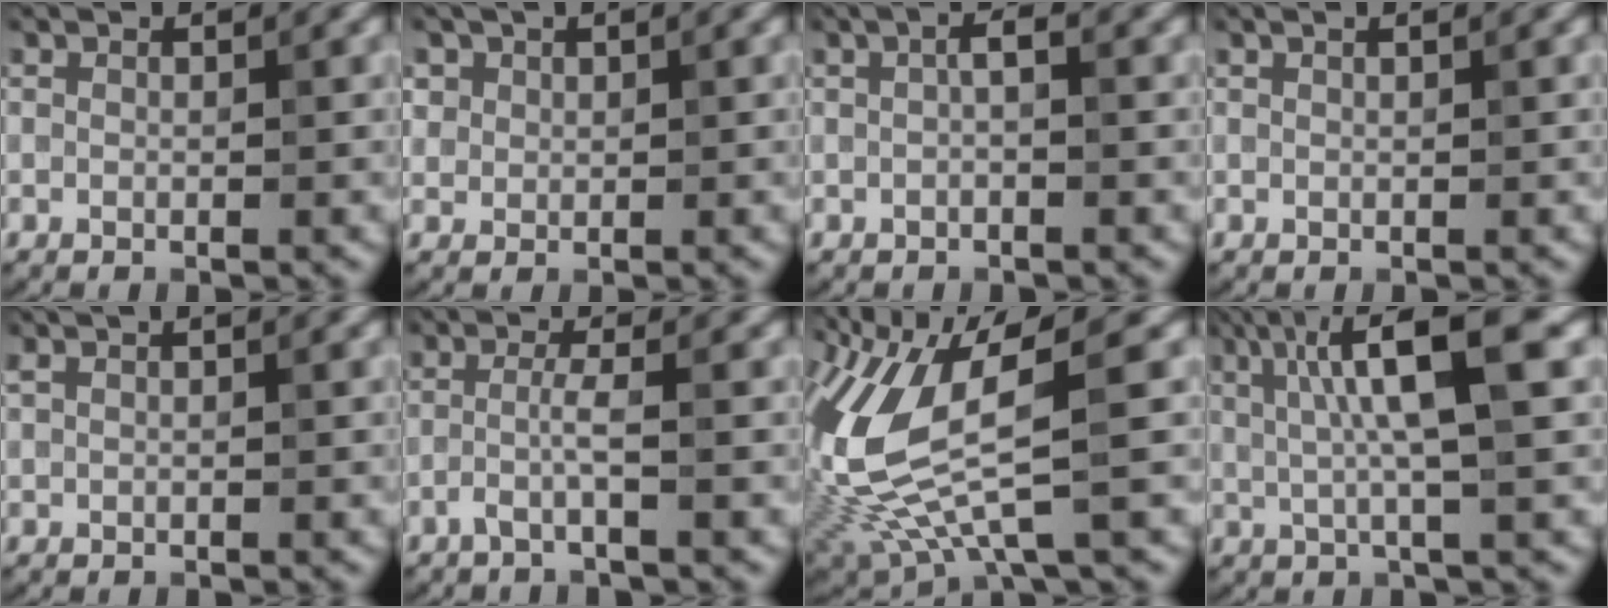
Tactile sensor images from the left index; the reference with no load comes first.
{"total": 1.1, "force": [0.5, 1.0, 0.1], "torque": [0.002, -0.005, 0.014]}
{"total": 1.4, "force": [0.0, 0.3, 1.4], "torque": [-0.026, 0.004, -0.001]}
{"total": 0.7, "force": [0.5, 0.1, 0.5], "torque": [-0.009, 0.000, 0.005]}
{"total": 2.3, "force": [1.5, 0.8, 1.5], "torque": [-0.022, 0.001, 0.022]}
{"total": 1.9, "force": [-0.8, -0.1, 1.7], "torque": [-0.033, 0.006, -0.022]}
{"total": 9.9, "force": [0.6, 3.2, 9.3], "torque": [-0.223, -0.024, 0.015]}
{"total": 8.9, "force": [2.5, 1.6, 8.4], "torque": [-0.128, 0.015, 0.037]}